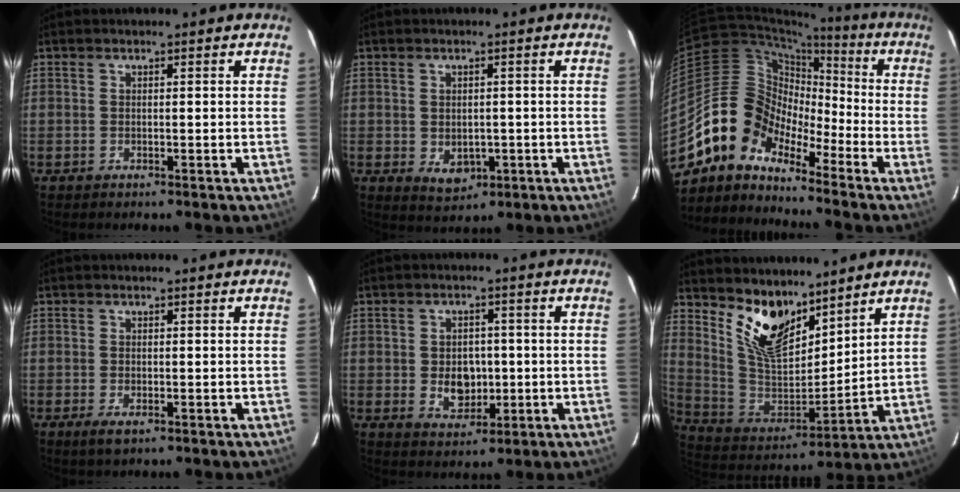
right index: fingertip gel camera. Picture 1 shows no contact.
{"total": 4.7, "force": [-0.8, 3.7, 2.8], "torque": [-0.049, -0.007, -0.002]}
{"total": 11.2, "force": [-8.6, 6.4, 3.2], "torque": [-0.056, 0.037, -0.185]}
{"total": 2.5, "force": [-1.1, 1.1, 2.0], "torque": [-0.039, -0.008, -0.015]}
{"total": 6.5, "force": [-0.7, 4.9, 4.2], "torque": [-0.078, 0.001, -0.001]}
{"total": 13.7, "force": [9.8, 6.2, 7.2], "torque": [-0.146, -0.008, 0.198]}